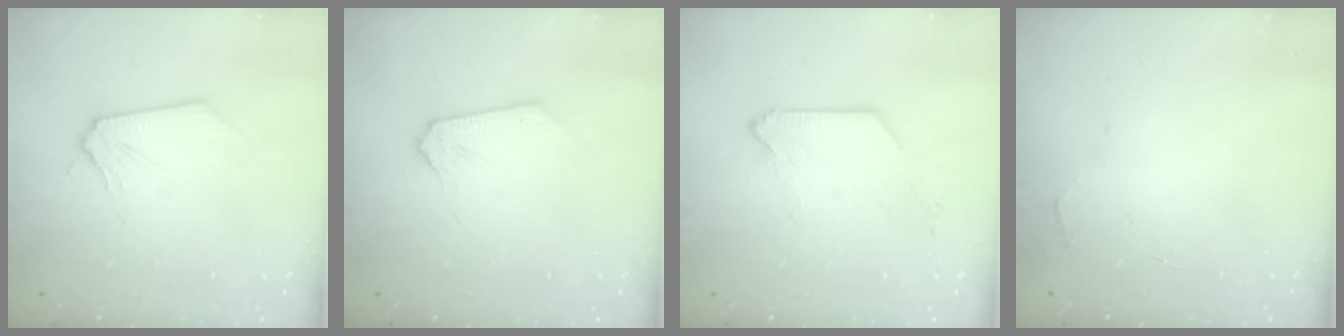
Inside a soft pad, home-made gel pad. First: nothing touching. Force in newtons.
{"total": 0.0}
{"total": 3.0, "press": 2.9, "slide": 0.5}
{"total": 2.8, "press": 2.8, "slide": 0.4}